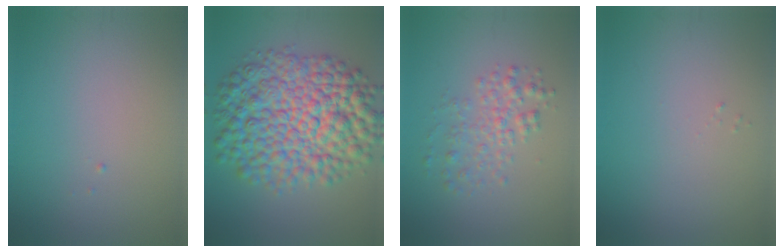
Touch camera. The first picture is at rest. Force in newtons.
{"total": 12.3, "press": 12.3, "slide": 0.2}
{"total": 2.7, "press": 2.7, "slide": 0.0}
{"total": 0.0}